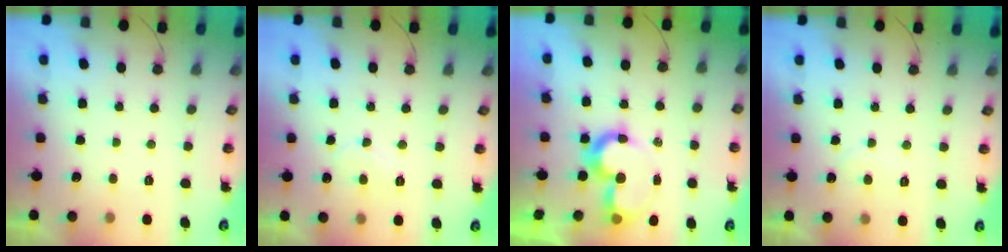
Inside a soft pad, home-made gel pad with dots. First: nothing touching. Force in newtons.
{"total": 7.4, "press": 7.3, "slide": 0.7}
{"total": 8.8, "press": 8.2, "slide": 3.1}
{"total": 4.9, "press": 4.9, "slide": 0.3}